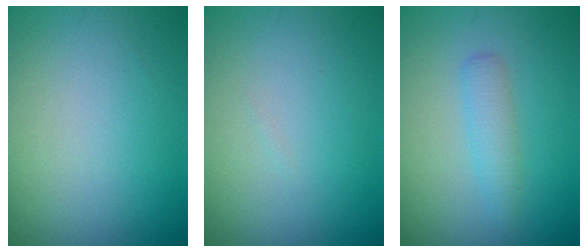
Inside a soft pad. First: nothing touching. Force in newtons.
{"total": 0.0}
{"total": 1.8, "press": 1.8, "slide": 0.1}